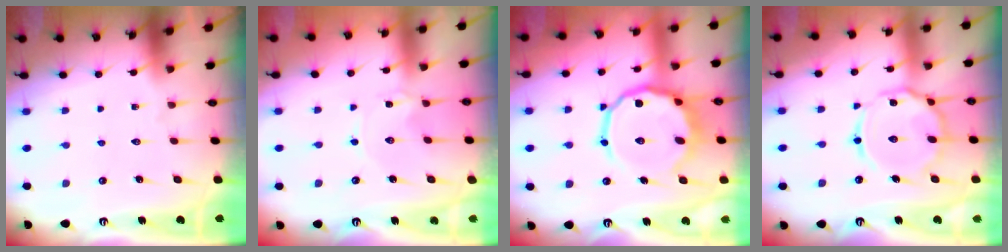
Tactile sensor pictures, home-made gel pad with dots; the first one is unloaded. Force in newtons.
{"total": 0.0}
{"total": 14.2, "press": 14.0, "slide": 2.4}
{"total": 13.6, "press": 13.6, "slide": 1.1}